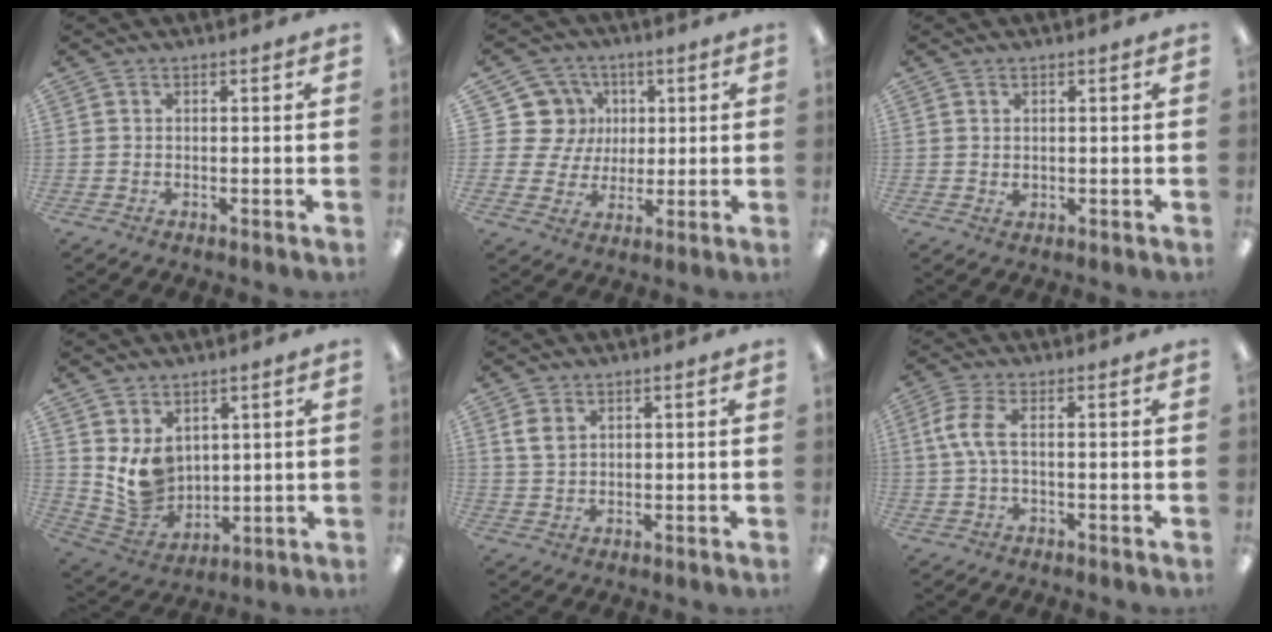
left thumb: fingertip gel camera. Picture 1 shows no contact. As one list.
[{"total": 13.3, "force": [3.2, 12.4, 3.6], "torque": [-0.062, -0.006, 0.068]}, {"total": 1.1, "force": [0.6, 0.7, 0.6], "torque": [-0.005, -0.001, 0.010]}, {"total": 9.3, "force": [4.0, 7.1, 4.4], "torque": [-0.092, -0.025, 0.085]}, {"total": 3.6, "force": [1.7, 2.5, 2.0], "torque": [-0.037, 0.001, 0.029]}, {"total": 6.3, "force": [0.2, 2.3, 5.9], "torque": [-0.129, 0.002, 0.001]}]